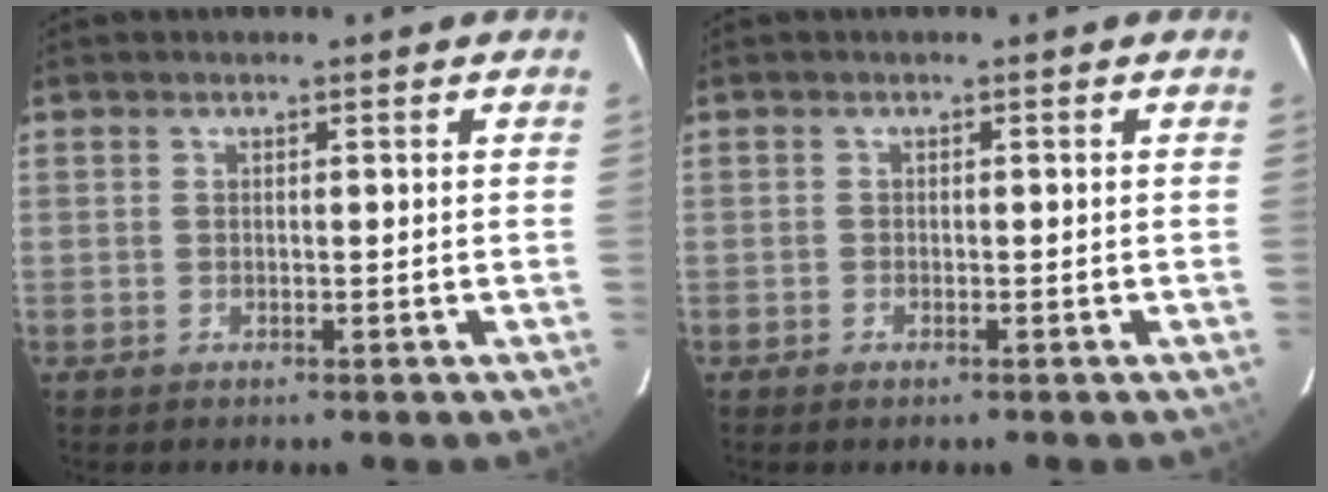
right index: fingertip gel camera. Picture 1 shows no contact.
{"total": 0.8, "force": [-0.6, 0.4, 0.3], "torque": [-0.006, -0.003, -0.012]}